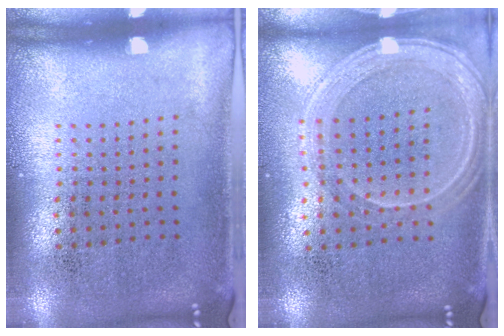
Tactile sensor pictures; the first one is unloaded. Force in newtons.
{"total": 1.2, "press": 1.2, "slide": 0.2}